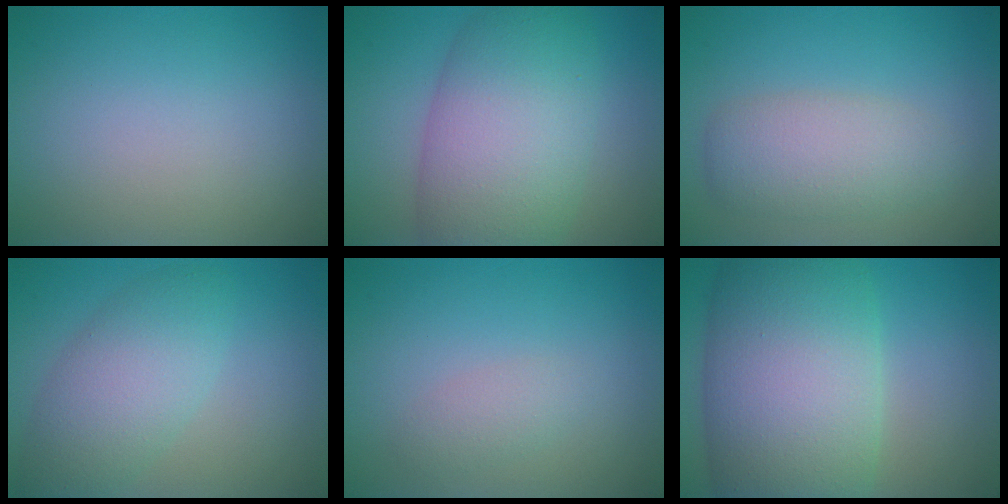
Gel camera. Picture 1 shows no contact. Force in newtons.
{"total": 10.2, "press": 10.2, "slide": 0.6}
{"total": 4.4, "press": 4.4, "slide": 0.4}
{"total": 5.2, "press": 5.2, "slide": 0.2}
{"total": 1.3, "press": 1.3, "slide": 0.0}
{"total": 13.7, "press": 13.7, "slide": 0.4}